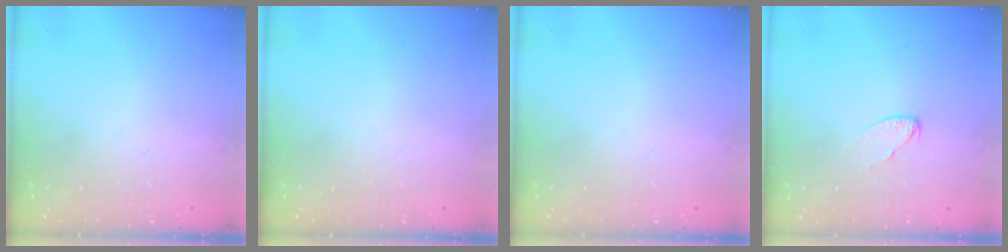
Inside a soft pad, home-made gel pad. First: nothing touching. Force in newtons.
{"total": 0.0}
{"total": 0.0}
{"total": 3.8, "press": 3.8, "slide": 0.3}